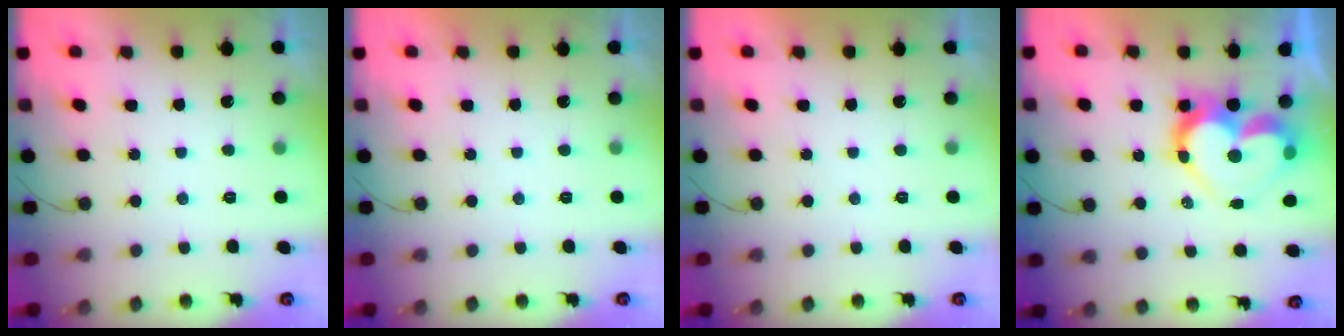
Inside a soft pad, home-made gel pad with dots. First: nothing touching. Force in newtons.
{"total": 1.9, "press": 1.9, "slide": 0.0}
{"total": 1.8, "press": 1.8, "slide": 0.0}
{"total": 15.5, "press": 15.4, "slide": 1.5}